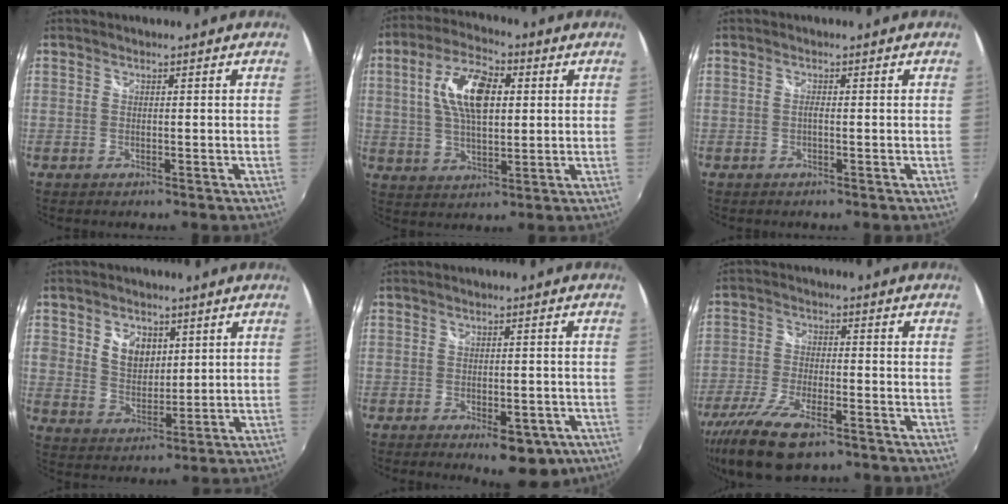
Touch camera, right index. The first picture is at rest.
{"total": 12.4, "force": [2.7, 5.9, 10.5], "torque": [-0.200, 0.017, 0.048]}
{"total": 0.7, "force": [-0.3, 0.0, 0.7], "torque": [-0.011, 0.003, -0.007]}
{"total": 8.1, "force": [2.9, 6.2, 4.4], "torque": [-0.085, 0.010, 0.056]}
{"total": 9.9, "force": [-6.0, 4.0, 6.8], "torque": [-0.101, -0.014, -0.070]}
{"total": 13.5, "force": [-9.2, 4.6, 8.8], "torque": [-0.201, -0.036, -0.175]}